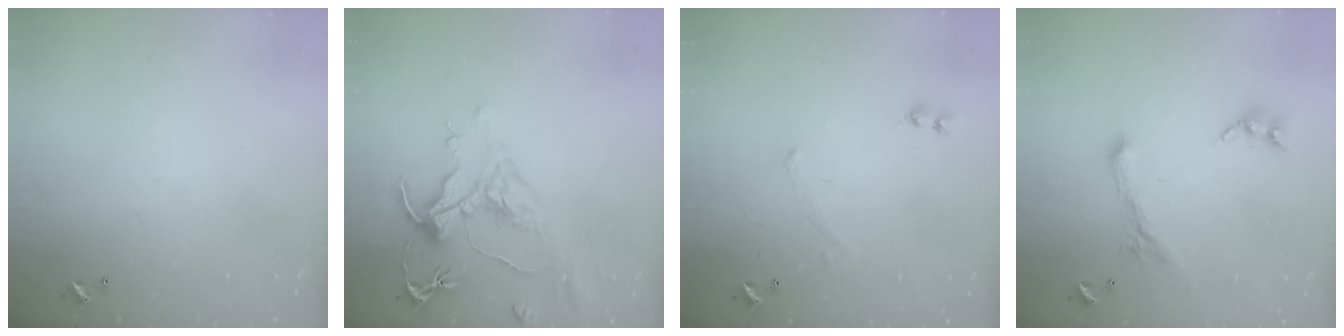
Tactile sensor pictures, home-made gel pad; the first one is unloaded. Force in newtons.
{"total": 1.6, "press": 0.8, "slide": 1.5}
{"total": 0.7, "press": 0.6, "slide": 0.2}
{"total": 0.8, "press": 0.8, "slide": 0.2}